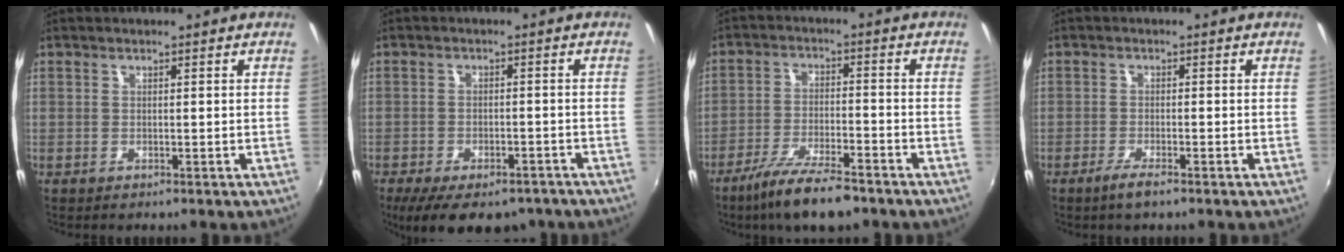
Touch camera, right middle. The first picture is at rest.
{"total": 14.7, "force": [-10.6, 6.3, 7.9], "torque": [-0.159, -0.034, -0.149]}
{"total": 10.7, "force": [-8.2, 2.4, 6.5], "torque": [-0.144, -0.023, -0.145]}
{"total": 2.9, "force": [-2.1, 0.4, 1.9], "torque": [-0.049, -0.007, -0.043]}